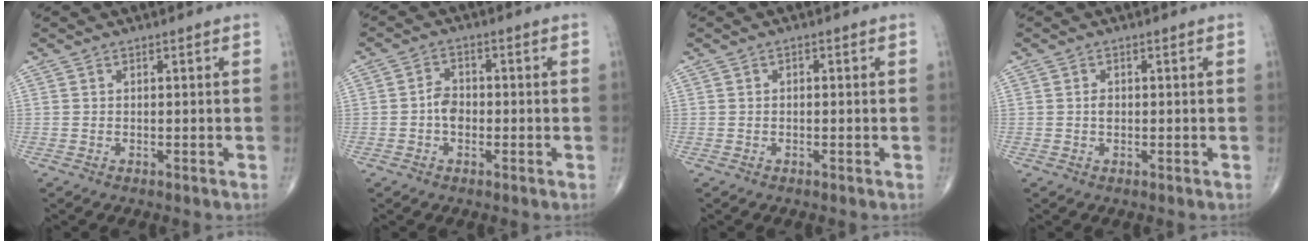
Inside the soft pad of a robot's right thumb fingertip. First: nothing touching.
{"total": 3.6, "force": [-0.9, 2.6, 2.3], "torque": [-0.029, 0.013, -0.023]}
{"total": 0.5, "force": [-0.1, 0.3, 0.4], "torque": [-0.002, 0.001, -0.004]}
{"total": 1.2, "force": [-0.1, 0.8, 0.8], "torque": [-0.011, 0.001, -0.002]}